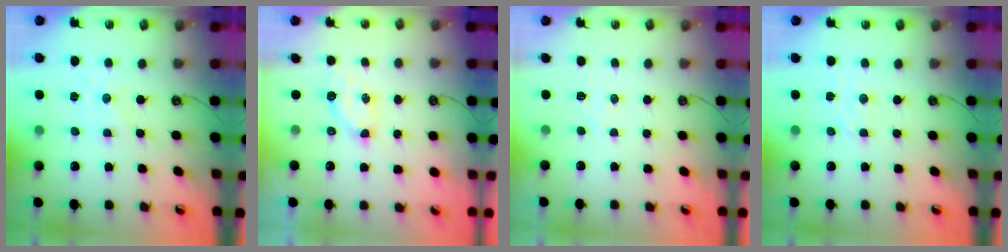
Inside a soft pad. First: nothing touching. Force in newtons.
{"total": 5.7, "press": 5.7, "slide": 0.3}
{"total": 5.0, "press": 4.9, "slide": 0.6}
{"total": 3.8, "press": 3.8, "slide": 0.4}